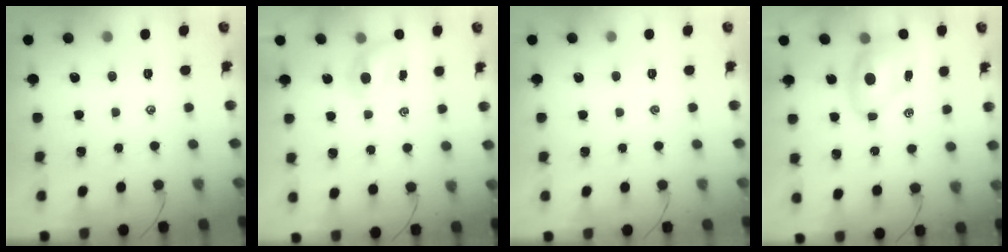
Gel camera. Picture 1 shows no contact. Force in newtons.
{"total": 4.1, "press": 4.1, "slide": 0.8}
{"total": 0.0}
{"total": 7.5, "press": 7.3, "slide": 1.5}